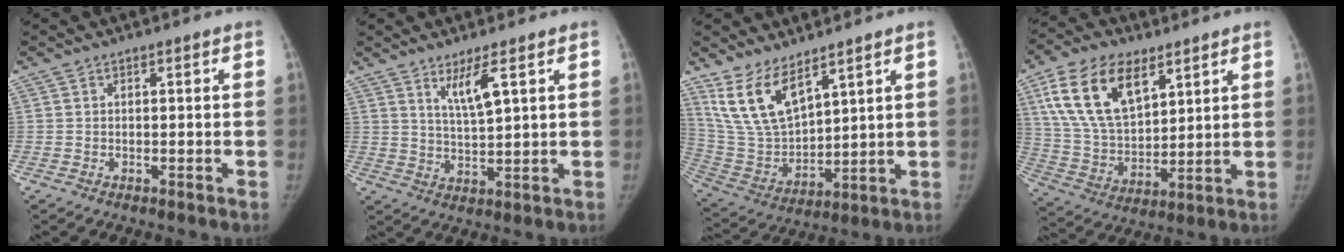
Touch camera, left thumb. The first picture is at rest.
{"total": 5.7, "force": [3.1, 0.7, 4.7], "torque": [-0.089, -0.029, 0.065]}
{"total": 12.9, "force": [8.6, 5.5, 8.0], "torque": [-0.138, -0.045, 0.195]}
{"total": 18.2, "force": [8.8, 9.9, 12.5], "torque": [-0.208, -0.028, 0.172]}